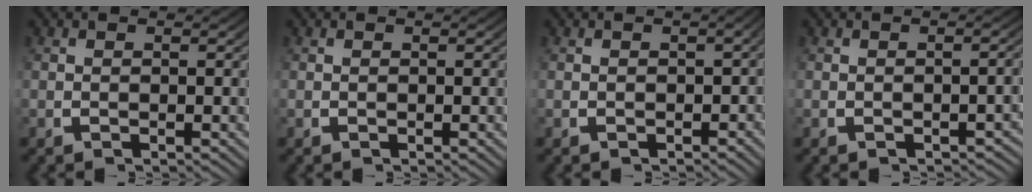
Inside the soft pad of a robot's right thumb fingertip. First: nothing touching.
{"total": 0.0}
{"total": 1.4, "force": [-1.0, 0.7, 0.7], "torque": [-0.005, -0.005, -0.014]}
{"total": 1.8, "force": [-1.5, 0.3, 0.9], "torque": [-0.012, 0.000, -0.018]}